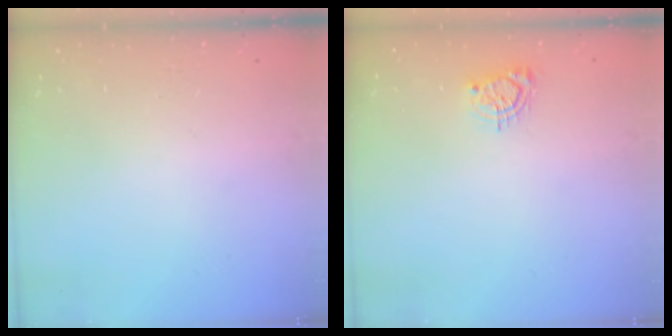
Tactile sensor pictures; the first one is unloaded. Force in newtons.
{"total": 5.2, "press": 5.2, "slide": 0.6}